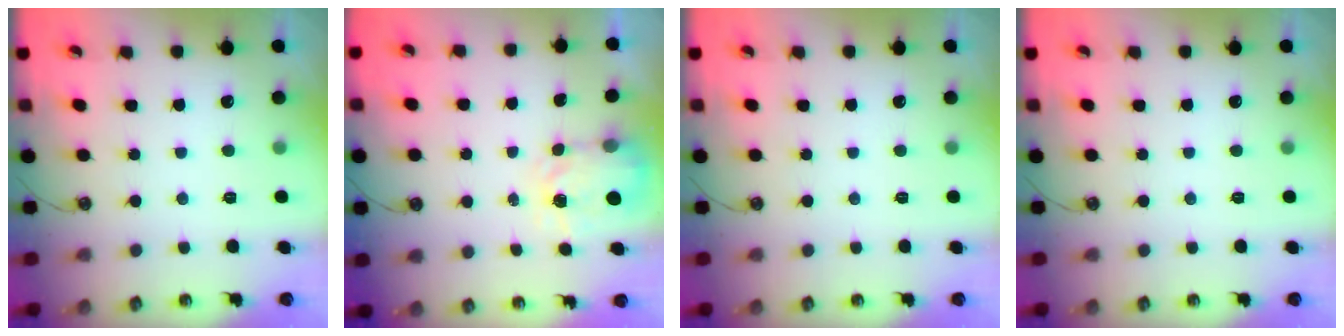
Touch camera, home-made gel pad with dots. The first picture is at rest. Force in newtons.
{"total": 3.6, "press": 3.6, "slide": 0.5}
{"total": 0.0}
{"total": 0.0}